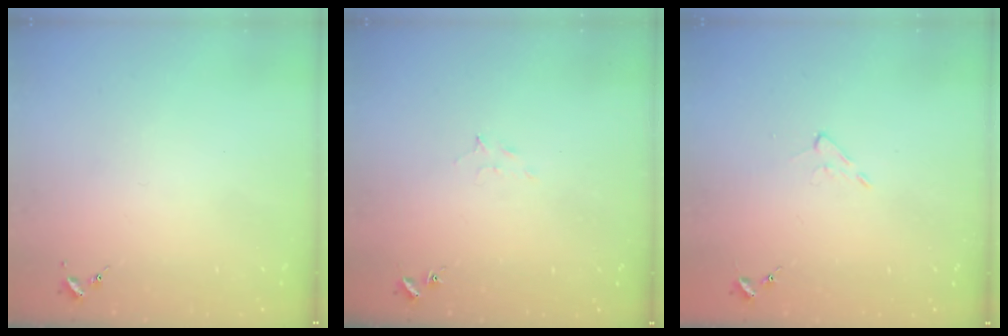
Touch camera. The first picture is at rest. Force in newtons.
{"total": 5.3, "press": 5.1, "slide": 1.0}
{"total": 4.3, "press": 4.3, "slide": 0.7}